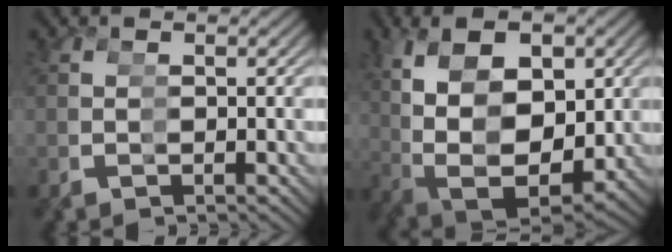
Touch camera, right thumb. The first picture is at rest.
{"total": 11.5, "force": [0.5, 8.8, 7.4], "torque": [-0.178, -0.031, 0.025]}